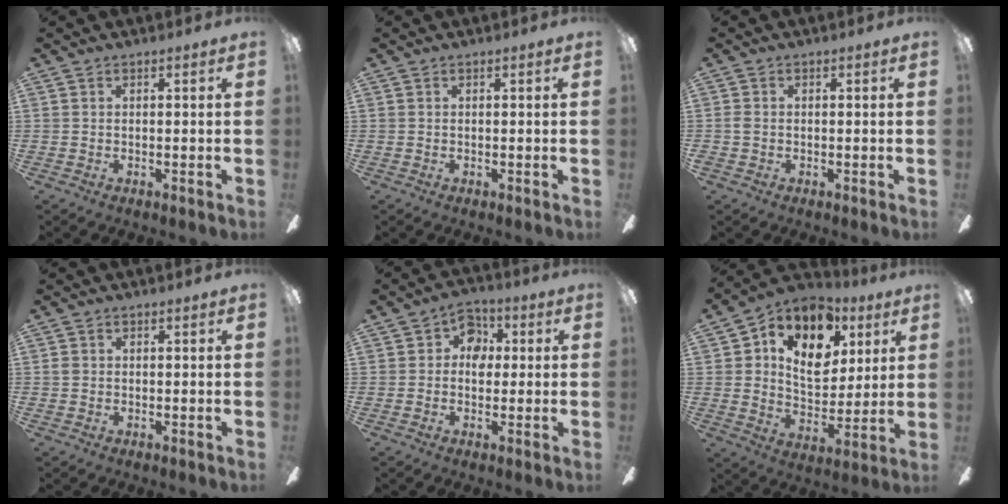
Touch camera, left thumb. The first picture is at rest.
{"total": 0.0}
{"total": 1.4, "force": [-0.4, 1.0, 0.9], "torque": [-0.017, 0.004, -0.009]}
{"total": 1.2, "force": [-0.2, 1.0, 0.6], "torque": [-0.010, 0.006, -0.005]}
{"total": 6.0, "force": [0.4, 5.2, 3.0], "torque": [-0.040, 0.015, 0.005]}
{"total": 14.1, "force": [6.1, 9.6, 8.4], "torque": [-0.143, -0.025, 0.109]}